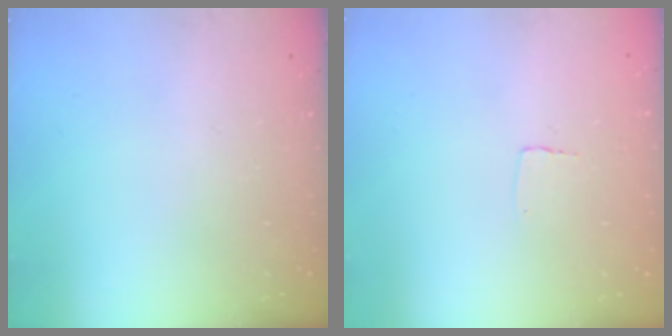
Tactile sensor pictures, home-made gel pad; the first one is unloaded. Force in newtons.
{"total": 2.3, "press": 2.3, "slide": 0.1}